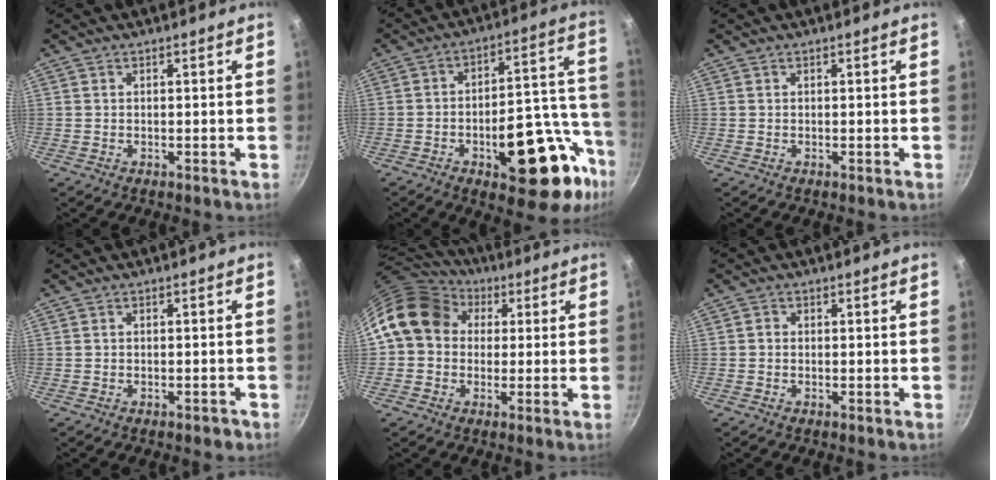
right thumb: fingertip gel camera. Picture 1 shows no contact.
{"total": 23.2, "force": [-9.6, 10.6, 18.2], "torque": [-0.178, 0.058, -0.129]}
{"total": 0.0}
{"total": 1.3, "force": [-0.9, 0.7, 0.7], "torque": [-0.006, 0.013, -0.005]}
{"total": 14.2, "force": [3.1, 11.7, 7.3], "torque": [-0.103, 0.030, 0.038]}
{"total": 0.8, "force": [-0.1, 0.7, 0.3], "torque": [-0.005, 0.004, -0.003]}